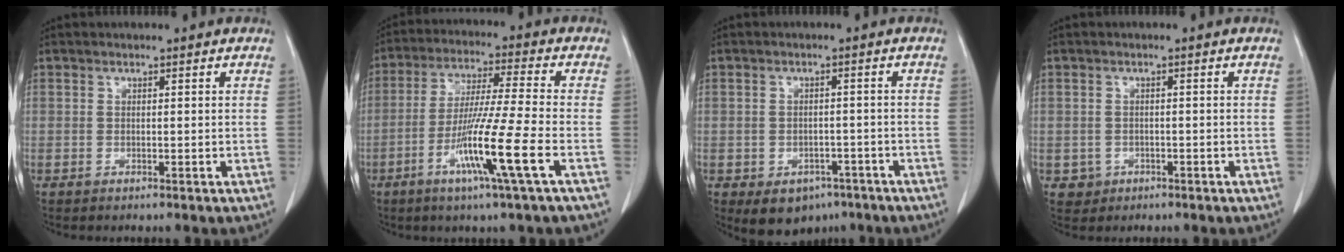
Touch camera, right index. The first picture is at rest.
{"total": 12.1, "force": [-4.8, -1.6, 11.0], "torque": [-0.210, -0.022, -0.093]}
{"total": 6.3, "force": [-3.8, 4.5, 2.4], "torque": [-0.029, 0.007, -0.041]}
{"total": 2.3, "force": [-0.7, 2.2, 0.1], "torque": [0.007, 0.011, -0.004]}